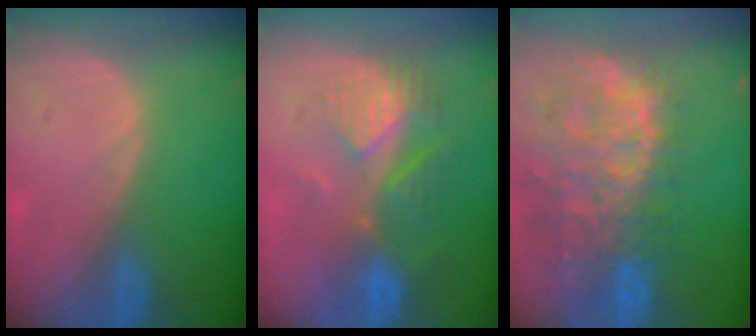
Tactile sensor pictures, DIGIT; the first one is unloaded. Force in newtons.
{"total": 8.9, "press": 7.7, "slide": 4.3}
{"total": 13.6, "press": 11.0, "slide": 7.9}